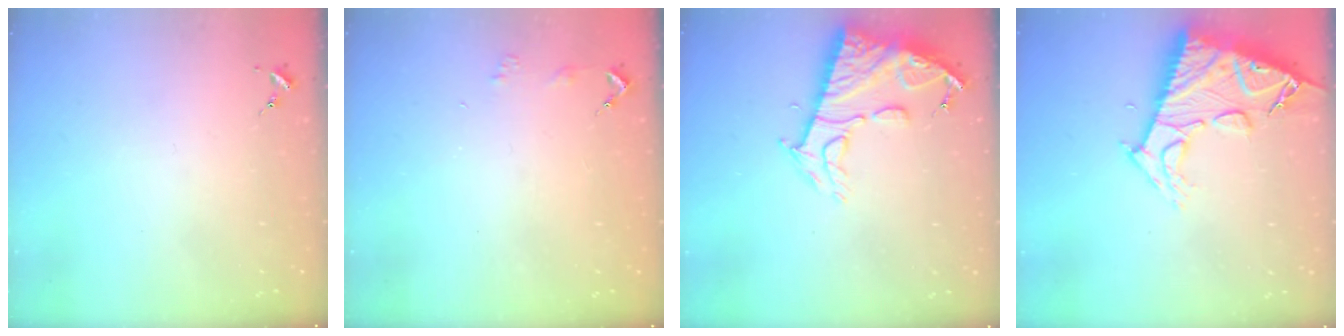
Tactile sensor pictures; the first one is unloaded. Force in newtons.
{"total": 3.2, "press": 3.2, "slide": 0.3}
{"total": 13.2, "press": 13.2, "slide": 1.2}
{"total": 14.6, "press": 14.5, "slide": 1.3}